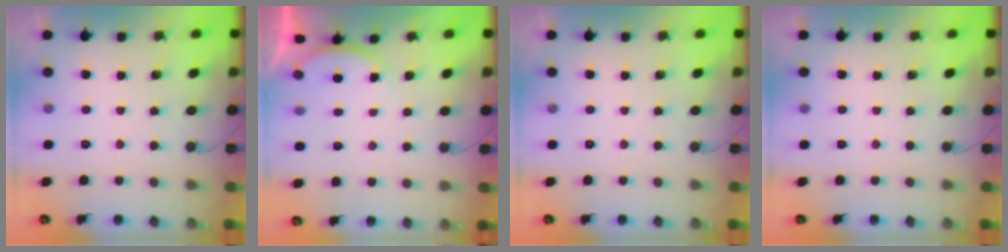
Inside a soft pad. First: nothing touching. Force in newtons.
{"total": 3.0, "press": 3.0, "slide": 0.6}
{"total": 0.0}
{"total": 0.0}